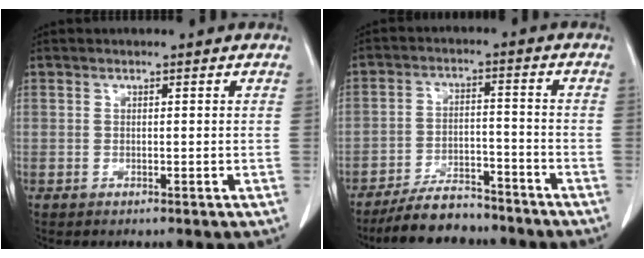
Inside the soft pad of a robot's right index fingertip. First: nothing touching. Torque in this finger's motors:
{"motor_torque": [-0.45, -0.32, -0.23, -0.08]}